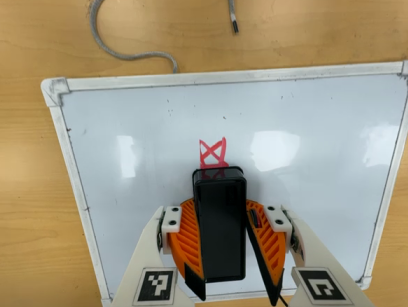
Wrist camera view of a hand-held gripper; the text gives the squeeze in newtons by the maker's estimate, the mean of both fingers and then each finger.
{"total": 12.4, "left": 14.4, "right": 10.4}